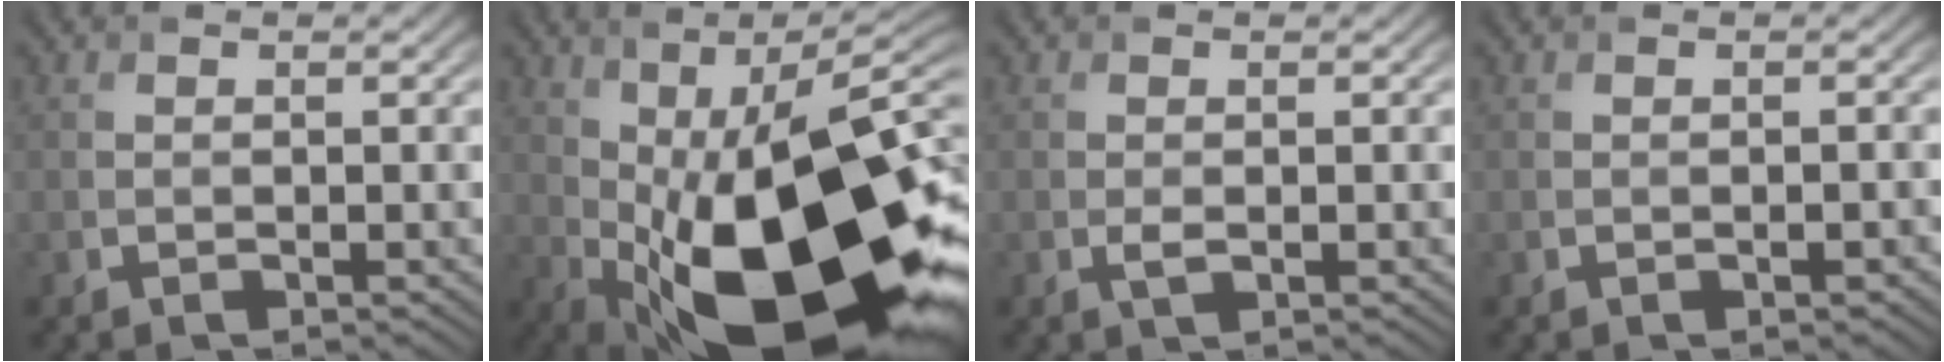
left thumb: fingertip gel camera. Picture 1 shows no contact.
{"total": 20.8, "force": [-2.7, 9.9, 18.1], "torque": [-0.277, -0.005, -0.047]}
{"total": 0.9, "force": [-0.2, 0.4, 0.7], "torque": [-0.019, -0.003, -0.003]}
{"total": 0.8, "force": [-0.3, 0.2, 0.7], "torque": [-0.009, 0.002, -0.004]}